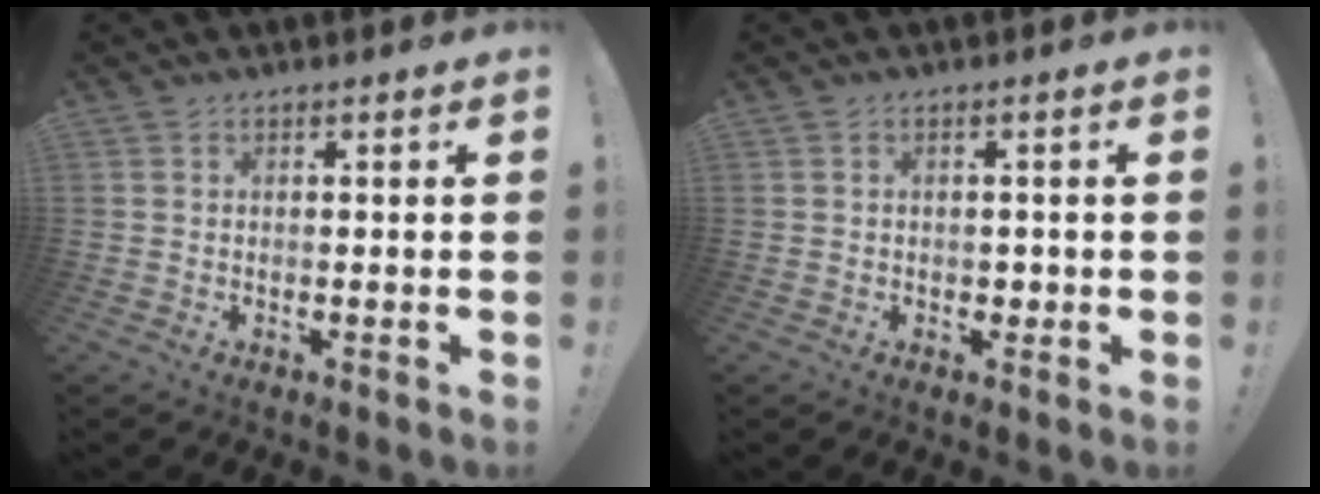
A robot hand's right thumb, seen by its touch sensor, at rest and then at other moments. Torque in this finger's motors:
{"motor_torque": [0.00, 0.04, -0.03, 0.03, 0.01]}